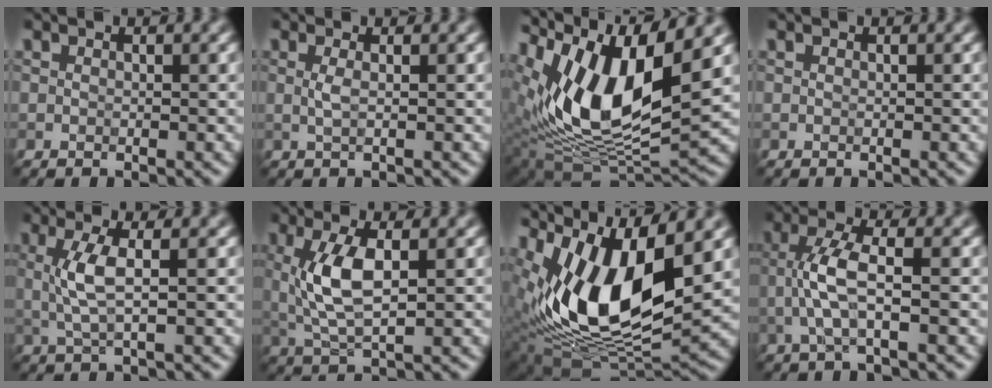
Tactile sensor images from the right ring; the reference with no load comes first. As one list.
[{"total": 1.3, "force": [0.1, 0.4, 1.2], "torque": [-0.021, 0.002, -0.001]}, {"total": 12.8, "force": [4.6, 5.5, 10.6], "torque": [-0.194, 0.003, 0.087]}, {"total": 0.0}, {"total": 3.4, "force": [0.3, 0.7, 3.3], "torque": [-0.073, 0.001, 0.008]}, {"total": 5.3, "force": [0.8, 1.9, 4.9], "torque": [-0.106, 0.002, 0.016]}, {"total": 13.5, "force": [3.2, 6.4, 11.4], "torque": [-0.215, -0.003, 0.057]}, {"total": 3.9, "force": [-0.6, 0.7, 3.8], "torque": [-0.080, 0.011, -0.018]}]